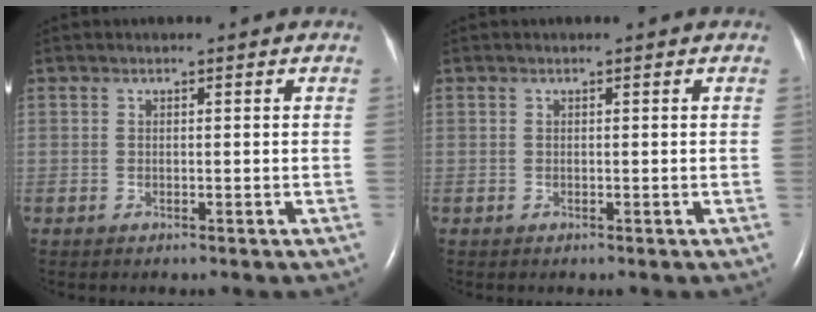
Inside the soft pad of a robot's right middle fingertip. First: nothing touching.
{"total": 0.0}